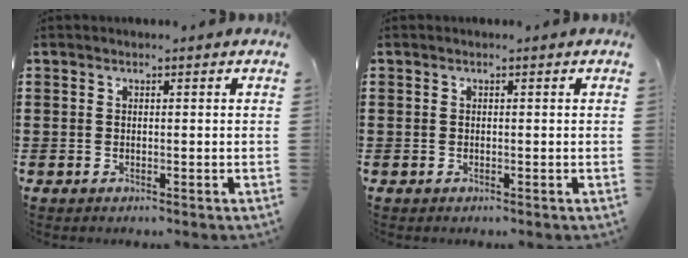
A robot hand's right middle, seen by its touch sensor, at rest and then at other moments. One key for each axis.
{"total": 0.0}